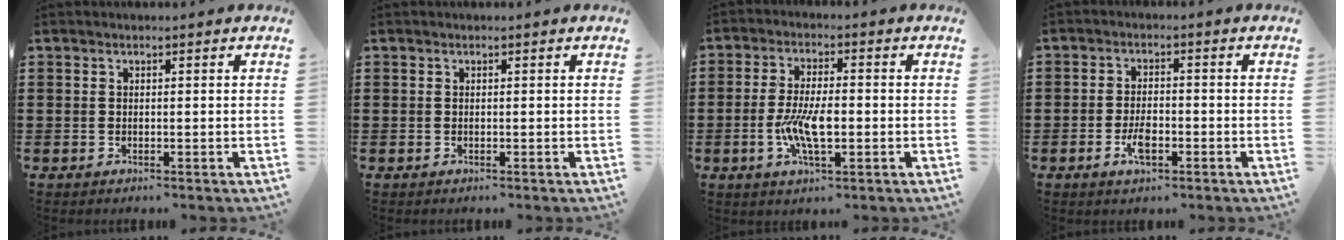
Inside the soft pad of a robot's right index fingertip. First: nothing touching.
{"total": 0.0}
{"total": 7.5, "force": [-1.5, 2.6, 6.9], "torque": [-0.152, -0.006, -0.033]}
{"total": 3.8, "force": [-1.4, 1.6, 3.1], "torque": [-0.067, -0.001, -0.029]}